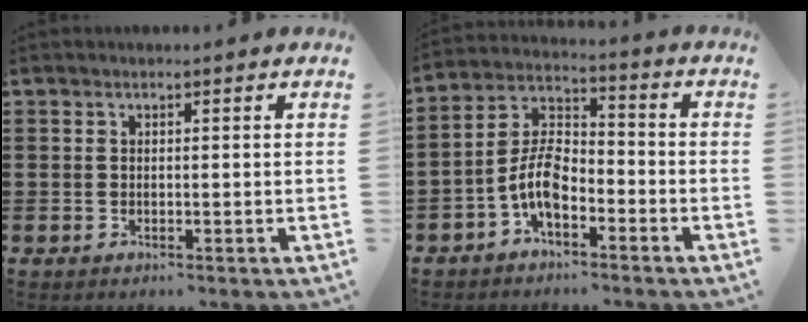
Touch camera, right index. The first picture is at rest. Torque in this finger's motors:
{"motor_torque": [2.14, 0.00, 0.71, 0.13]}